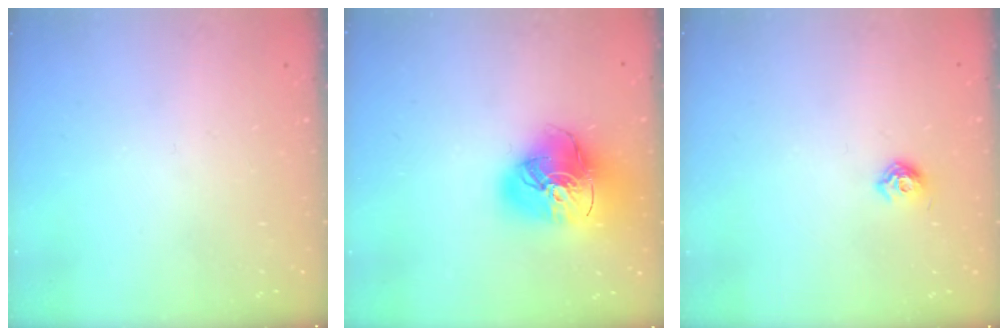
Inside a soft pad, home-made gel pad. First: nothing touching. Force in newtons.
{"total": 20.2, "press": 20.1, "slide": 2.2}
{"total": 6.7, "press": 6.7, "slide": 0.8}